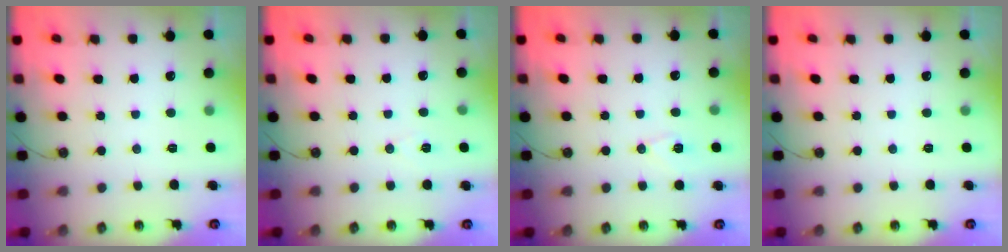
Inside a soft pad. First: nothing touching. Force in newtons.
{"total": 5.7, "press": 3.6, "slide": 4.4}
{"total": 6.8, "press": 6.4, "slide": 2.4}
{"total": 0.0}